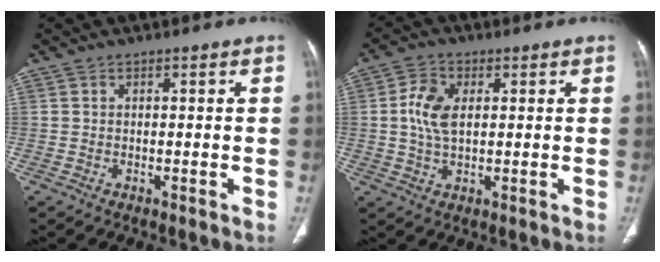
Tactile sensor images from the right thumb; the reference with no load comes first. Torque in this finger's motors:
{"motor_torque": [-0.04, -0.03, 0.72, 0.05, 0.04]}